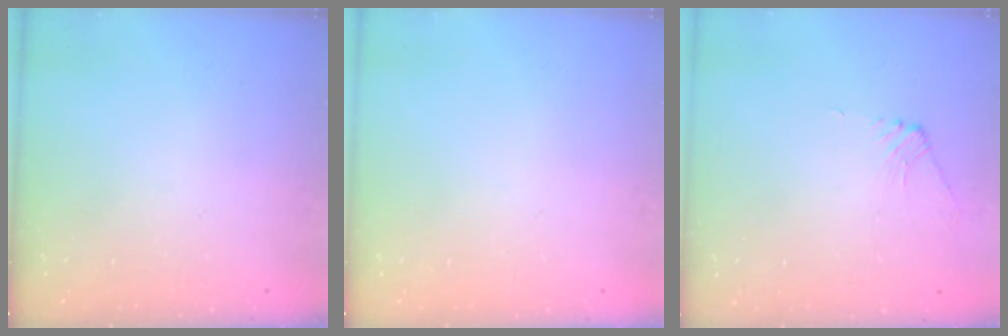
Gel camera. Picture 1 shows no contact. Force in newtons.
{"total": 0.0}
{"total": 2.1, "press": 2.1, "slide": 0.5}